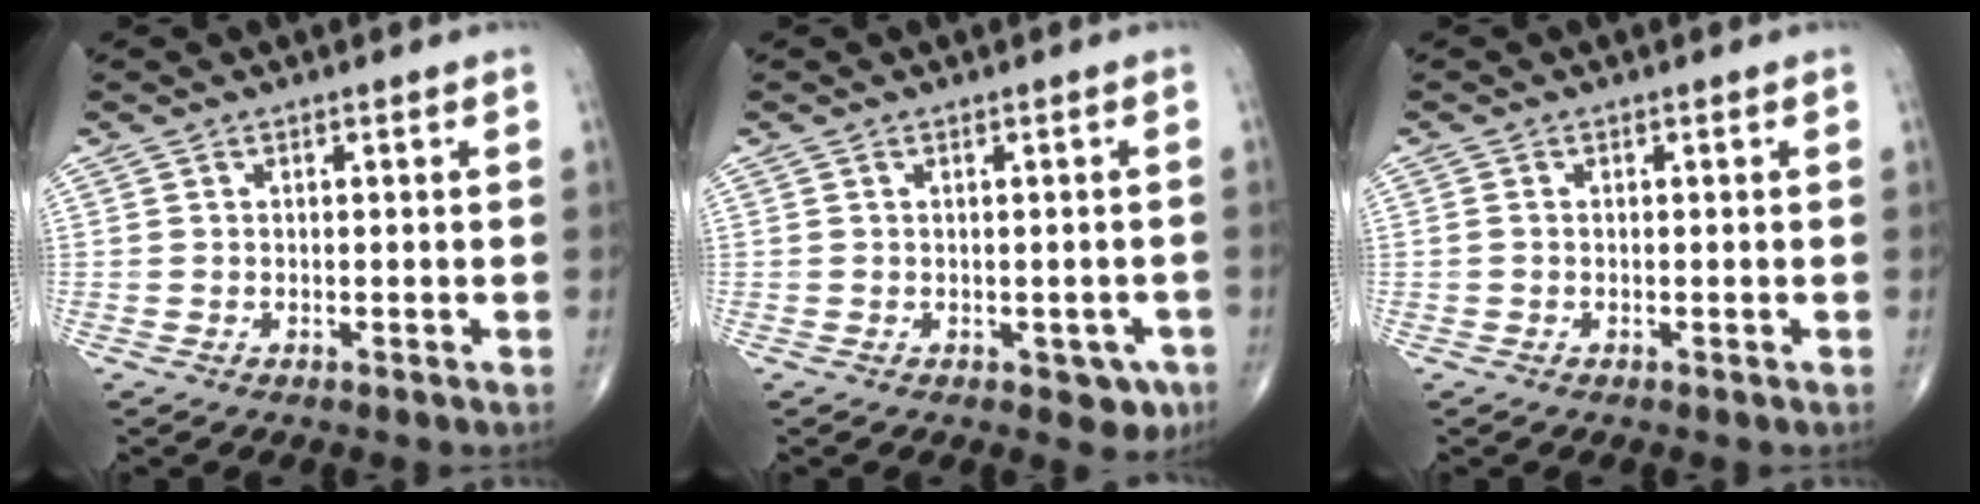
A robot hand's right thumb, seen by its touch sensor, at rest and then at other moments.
{"total": 3.8, "force": [-1.3, 2.3, 2.7], "torque": [-0.010, 0.003, -0.011]}
{"total": 0.5, "force": [-0.1, 0.4, 0.4], "torque": [-0.010, -0.001, -0.004]}